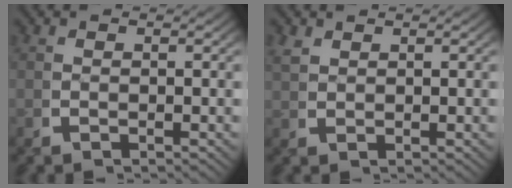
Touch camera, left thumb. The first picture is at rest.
{"total": 1.5, "force": [1.5, 0.3, 0.3], "torque": [-0.006, 0.004, 0.037]}